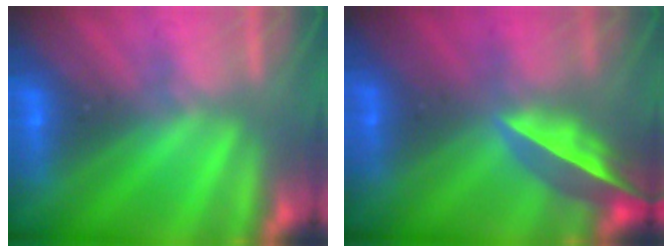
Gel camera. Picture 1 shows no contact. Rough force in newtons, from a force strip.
{"total": 3.9}